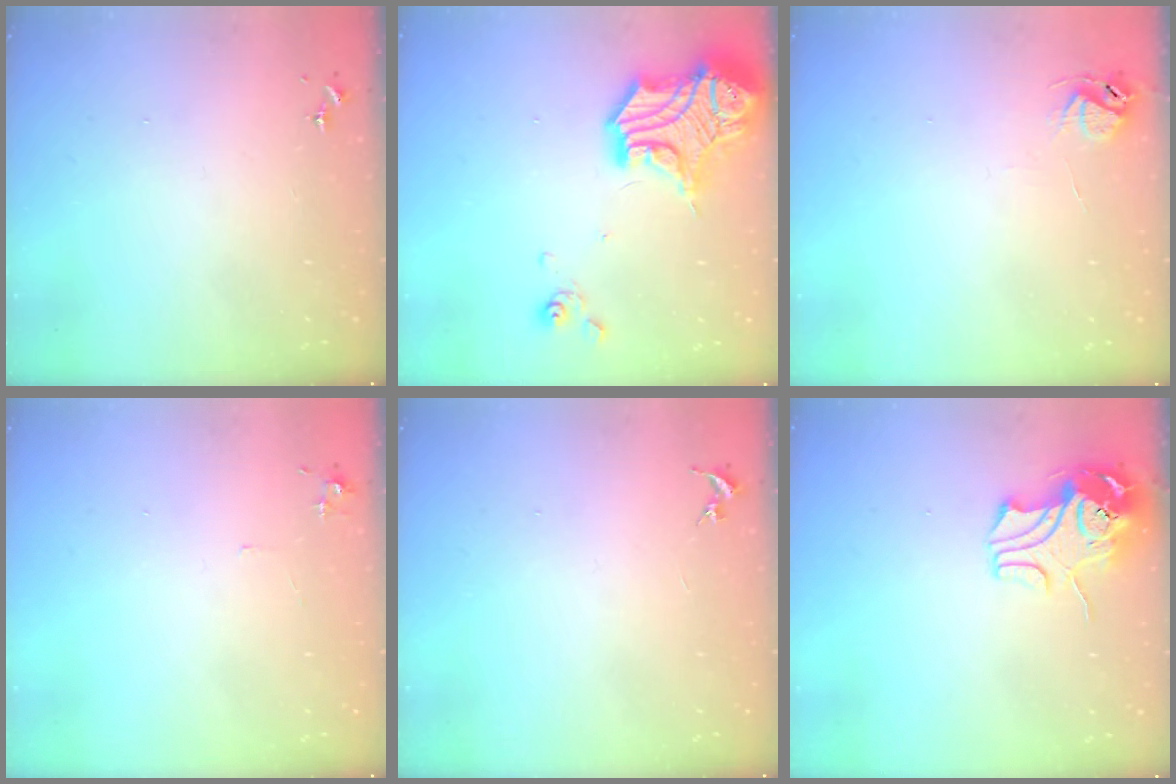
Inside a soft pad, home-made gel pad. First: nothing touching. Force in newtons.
{"total": 22.3, "press": 22.2, "slide": 2.3}
{"total": 5.8, "press": 5.7, "slide": 0.6}
{"total": 5.2, "press": 5.1, "slide": 0.7}
{"total": 0.0}
{"total": 11.2, "press": 11.0, "slide": 1.6}